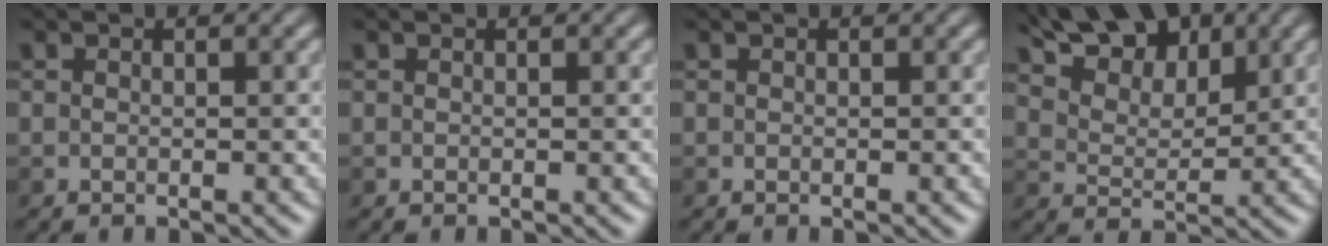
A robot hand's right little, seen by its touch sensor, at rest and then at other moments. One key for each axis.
{"total": 0.0}
{"total": 0.0}
{"total": 10.4, "fx": 7.2, "fy": 5.0, "fz": 5.6, "tx": -0.103, "ty": 0.012, "tz": 0.120}